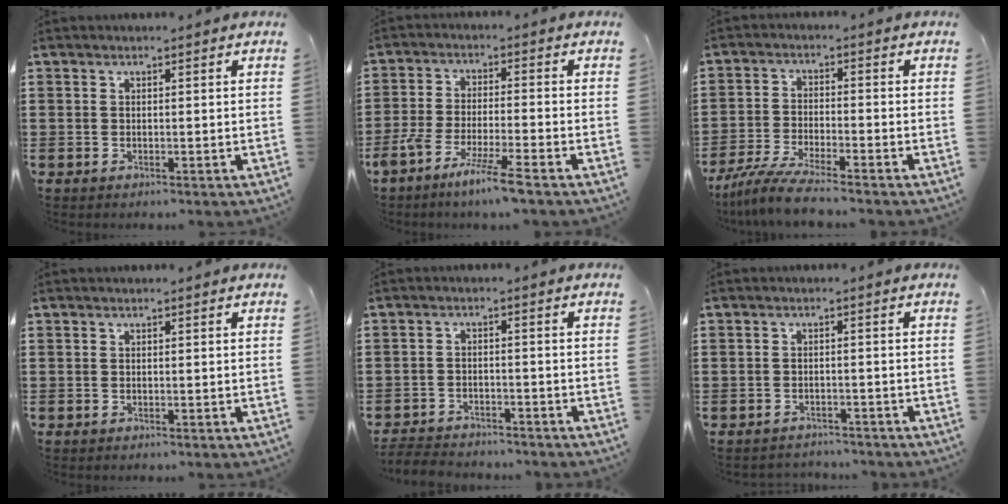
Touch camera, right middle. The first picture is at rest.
{"total": 6.9, "force": [-5.5, -0.3, 4.1], "torque": [-0.085, -0.018, -0.104]}
{"total": 6.5, "force": [-5.7, -0.1, 2.9], "torque": [-0.072, -0.018, -0.112]}
{"total": 0.0}
{"total": 3.4, "force": [-3.4, 0.2, 0.0], "torque": [-0.006, -0.004, -0.072]}
{"total": 1.8, "force": [-1.8, 0.2, -0.3], "torque": [-0.002, -0.003, -0.041]}